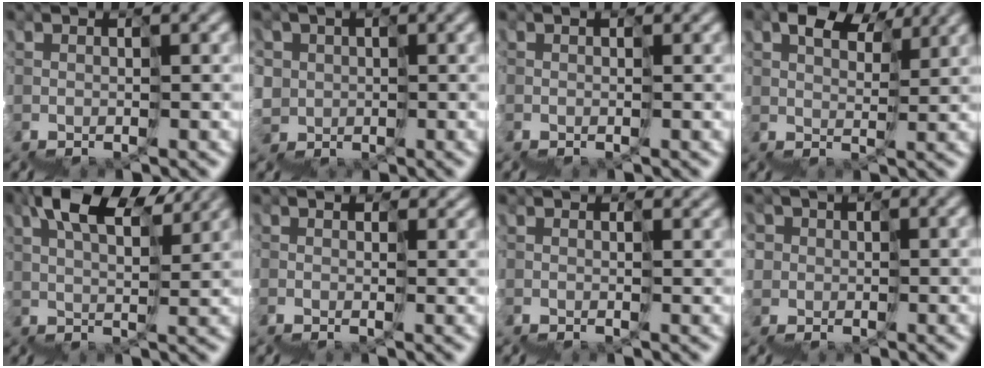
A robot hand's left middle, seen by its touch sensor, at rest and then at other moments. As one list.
[{"total": 4.0, "force": [2.1, 2.3, -2.5], "torque": [0.037, 0.041, 0.010]}, {"total": 0.9, "force": [-0.4, 0.7, 0.3], "torque": [0.004, -0.001, -0.014]}, {"total": 5.2, "force": [4.8, 1.9, 0.8], "torque": [-0.008, 0.041, 0.074]}, {"total": 7.0, "force": [6.1, 1.7, 2.9], "torque": [-0.040, 0.052, 0.083]}, {"total": 3.7, "force": [1.6, 3.1, 1.4], "torque": [-0.025, 0.014, 0.025]}, {"total": 2.8, "force": [1.5, 1.9, 1.5], "torque": [-0.014, 0.011, 0.021]}, {"total": 3.8, "force": [0.0, 3.7, -0.8], "torque": [0.020, 0.024, -0.022]}]